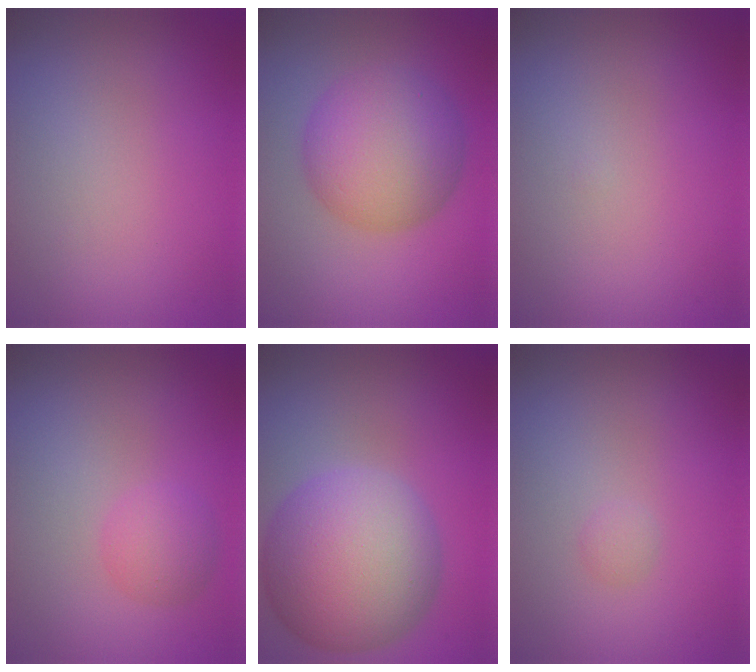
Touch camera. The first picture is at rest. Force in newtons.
{"total": 8.4, "press": 8.4, "slide": 0.2}
{"total": 0.0}
{"total": 2.4, "press": 2.4, "slide": 0.1}
{"total": 12.4, "press": 12.4, "slide": 0.5}
{"total": 0.6, "press": 0.6, "slide": 0.0}